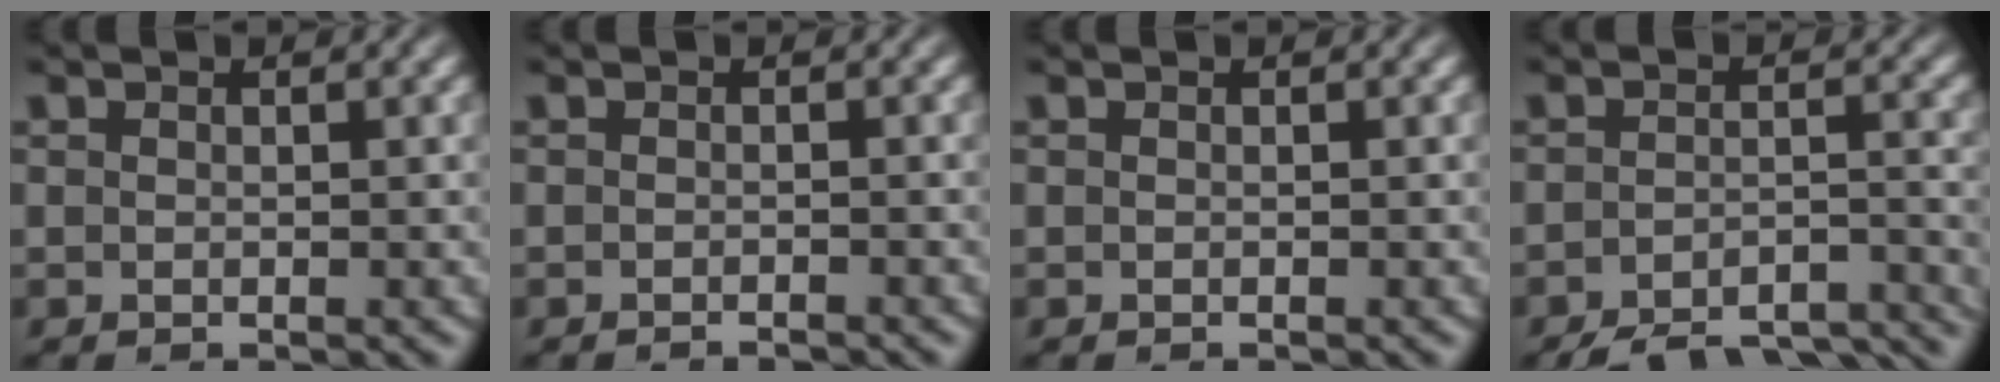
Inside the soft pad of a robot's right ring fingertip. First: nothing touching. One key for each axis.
{"total": 1.5, "fx": -1.5, "fy": -0.1, "fz": 0.0, "tx": 0.005, "ty": -0.005, "tz": -0.024}
{"total": 0.0}
{"total": 10.2, "fx": -9.1, "fy": 2.9, "fz": 3.5, "tx": -0.023, "ty": -0.017, "tz": -0.137}